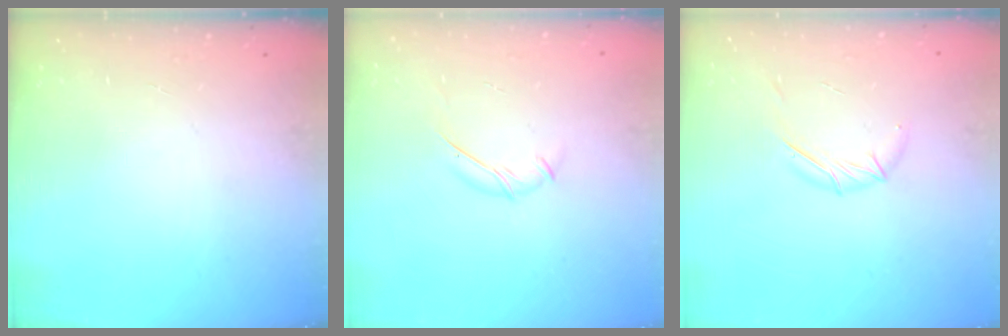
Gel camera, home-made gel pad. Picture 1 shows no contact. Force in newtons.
{"total": 6.6, "press": 6.5, "slide": 1.4}
{"total": 5.8, "press": 5.7, "slide": 1.3}